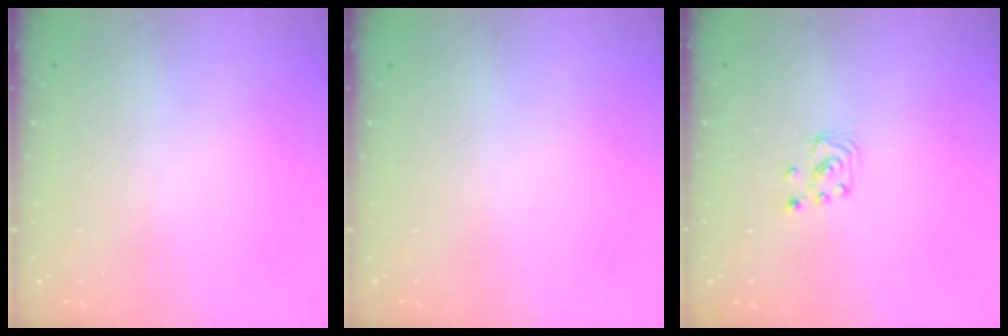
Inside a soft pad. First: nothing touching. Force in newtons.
{"total": 0.0}
{"total": 3.0, "press": 3.0, "slide": 0.2}